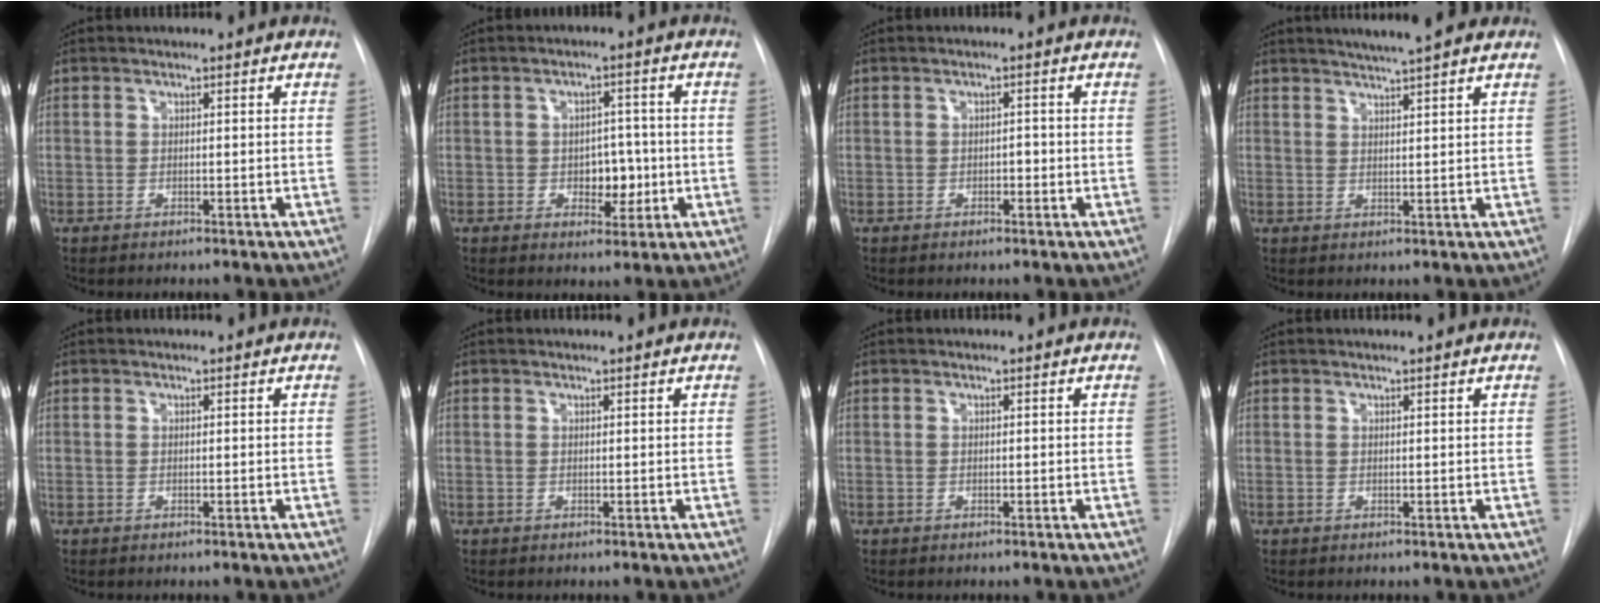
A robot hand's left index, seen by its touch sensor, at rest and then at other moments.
{"total": 5.1, "force": [-0.8, 3.3, 3.8], "torque": [-0.042, 0.008, -0.004]}
{"total": 1.3, "force": [-0.4, 0.8, 1.0], "torque": [-0.010, 0.004, -0.006]}
{"total": 6.3, "force": [5.4, 0.1, 3.4], "torque": [-0.055, 0.015, 0.073]}
{"total": 0.0}
{"total": 0.6, "force": [0.6, -0.1, 0.3], "torque": [-0.005, 0.006, 0.012]}
{"total": 0.0}
{"total": 0.9, "force": [0.8, -0.2, 0.4], "torque": [-0.009, 0.007, 0.017]}